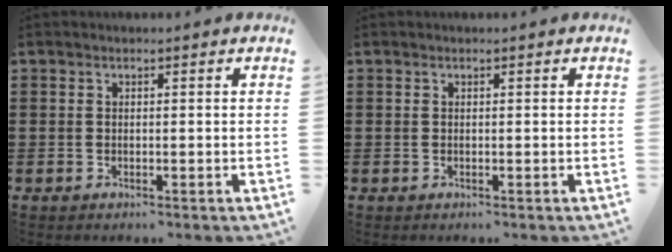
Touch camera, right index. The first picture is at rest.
{"total": 0.0}